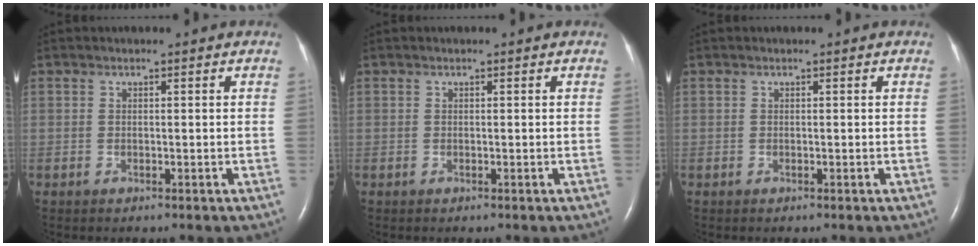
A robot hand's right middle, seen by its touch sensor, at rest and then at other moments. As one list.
[{"total": 0.0}, {"total": 0.0}]